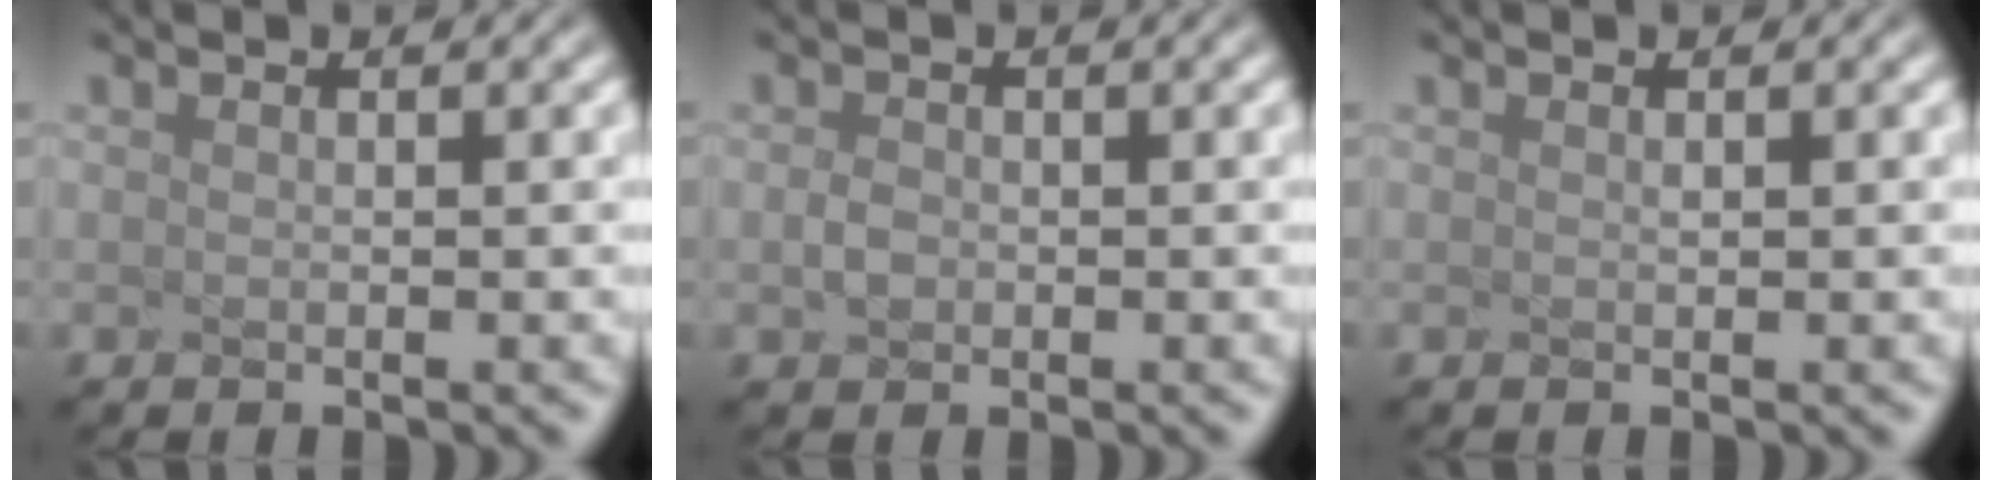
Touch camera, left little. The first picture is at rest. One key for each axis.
{"total": 1.7, "fx": -1.4, "fy": -0.6, "fz": -0.7, "tx": -0.028, "ty": -0.007, "tz": 0.019}
{"total": 0.6, "fx": -0.3, "fy": -0.4, "fz": -0.3, "tx": -0.002, "ty": -0.010, "tz": 0.008}